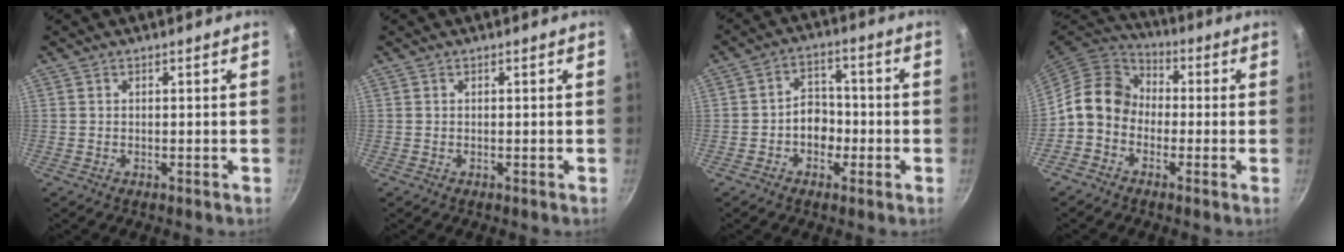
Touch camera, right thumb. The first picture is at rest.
{"total": 0.0}
{"total": 6.2, "force": [-1.7, 4.8, 3.5], "torque": [-0.017, 0.024, -0.033]}
{"total": 10.1, "force": [-1.3, 8.4, 5.6], "torque": [-0.065, 0.036, -0.050]}